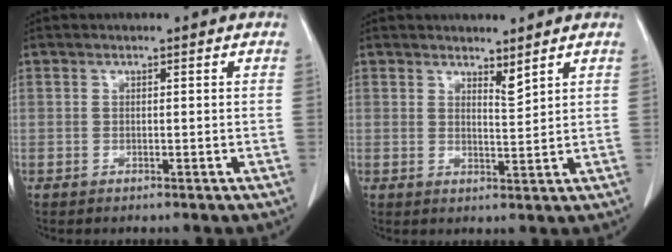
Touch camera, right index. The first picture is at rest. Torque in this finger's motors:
{"motor_torque": [-0.22, 0.31, -0.01, 0.00]}